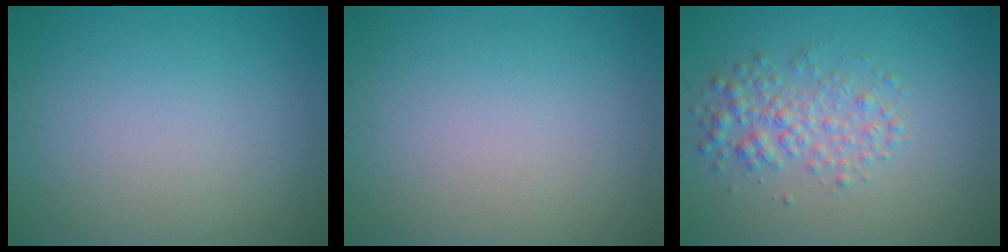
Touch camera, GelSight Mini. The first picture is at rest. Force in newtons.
{"total": 0.0}
{"total": 3.0, "press": 3.0, "slide": 0.0}